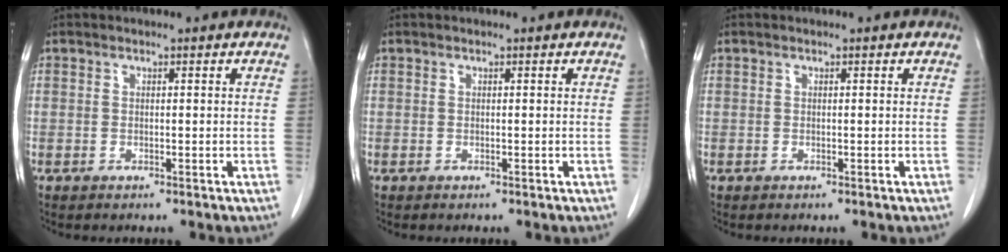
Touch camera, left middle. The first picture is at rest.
{"total": 0.0}
{"total": 0.0}